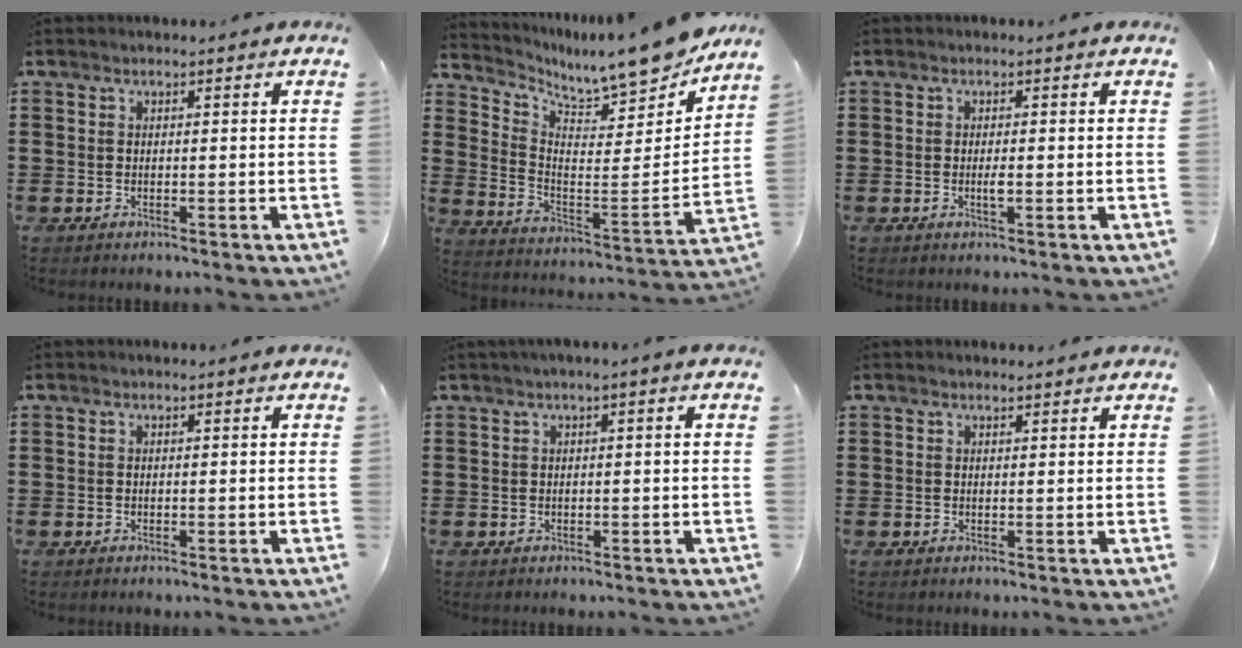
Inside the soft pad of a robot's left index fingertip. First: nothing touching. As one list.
[{"total": 9.2, "force": [8.5, 1.0, 3.4], "torque": [-0.075, -0.080, 0.137]}, {"total": 1.3, "force": [-0.3, 0.2, 1.3], "torque": [-0.032, -0.005, -0.008]}, {"total": 0.0}, {"total": 1.1, "force": [0.1, -0.1, 1.1], "torque": [-0.015, -0.005, 0.003]}, {"total": 0.8, "force": [0.7, 0.1, 0.2], "torque": [-0.006, 0.000, 0.014]}]